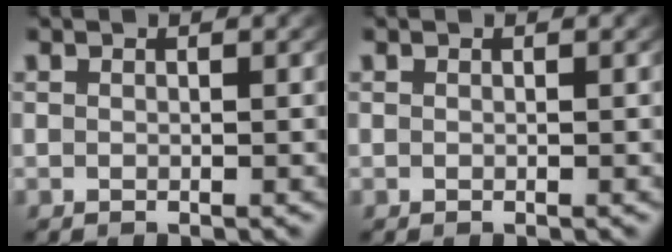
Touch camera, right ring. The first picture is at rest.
{"total": 0.0}